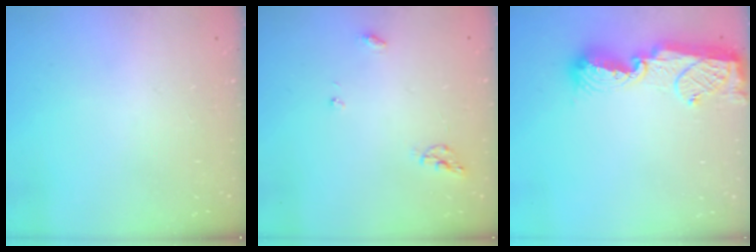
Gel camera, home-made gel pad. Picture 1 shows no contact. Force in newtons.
{"total": 5.9, "press": 5.9, "slide": 0.6}
{"total": 11.0, "press": 11.0, "slide": 0.6}